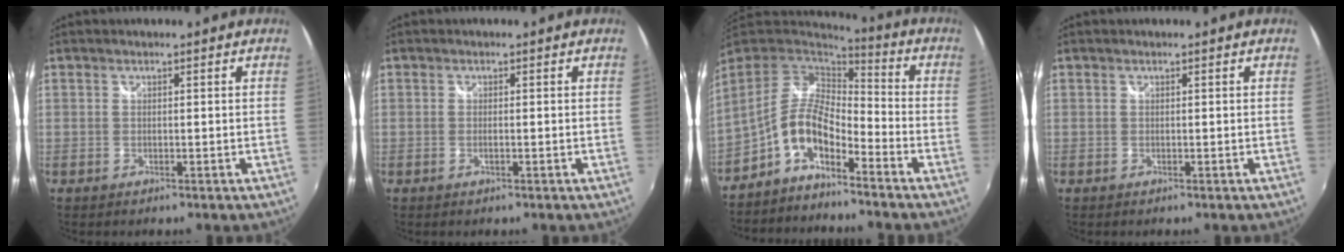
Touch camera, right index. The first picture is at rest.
{"total": 1.0, "force": [-0.4, 0.2, 0.8], "torque": [-0.018, -0.001, -0.007]}
{"total": 9.3, "force": [-5.4, 3.5, 6.7], "torque": [-0.141, 0.014, -0.108]}
{"total": 0.0}